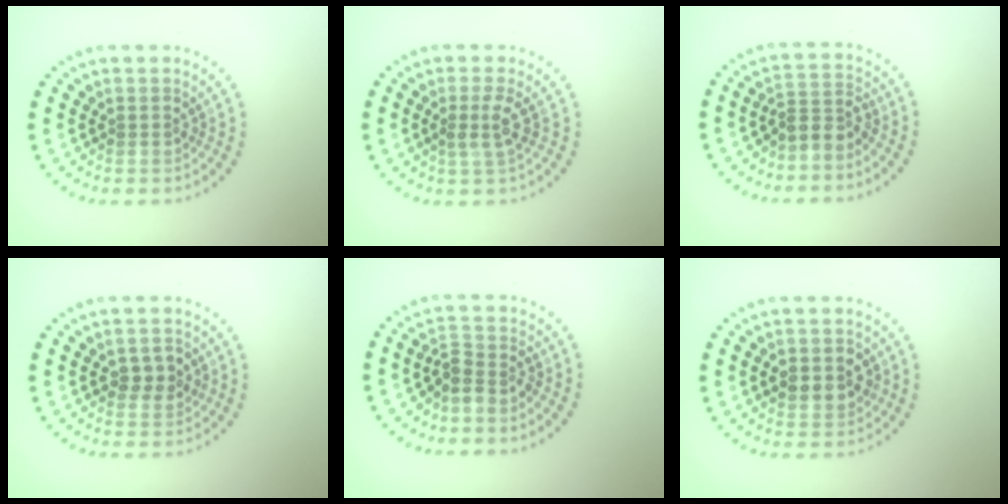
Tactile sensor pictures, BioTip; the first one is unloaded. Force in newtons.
{"total": 1.9, "press": 1.5, "slide": 1.1}
{"total": 2.5, "press": 1.9, "slide": 1.7}
{"total": 2.4, "press": 2.3, "slide": 0.4}
{"total": 2.3, "press": 1.8, "slide": 1.6}
{"total": 2.8, "press": 2.8, "slide": 0.4}